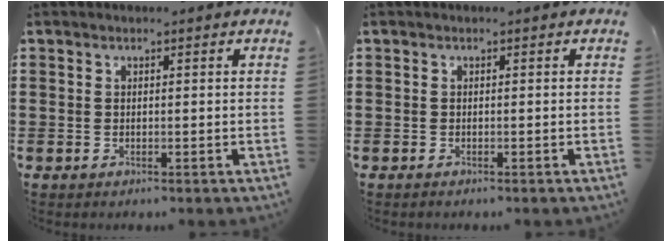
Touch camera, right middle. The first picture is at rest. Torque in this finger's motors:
{"motor_torque": [-0.27, 0.41, -0.04, -0.01]}